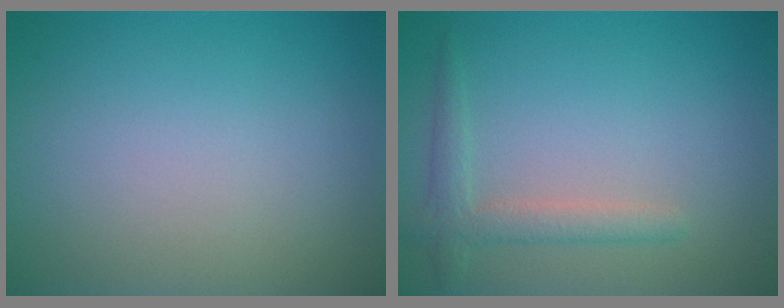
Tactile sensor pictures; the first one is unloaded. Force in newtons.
{"total": 2.3, "press": 2.3, "slide": 0.2}